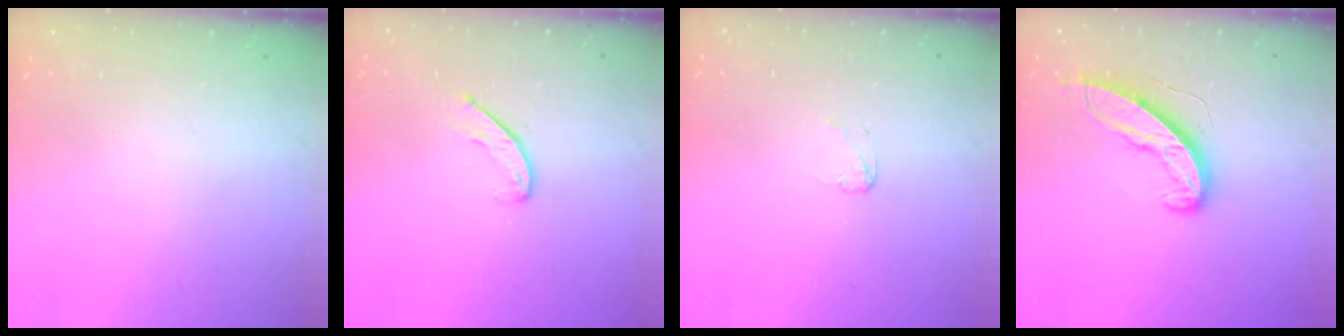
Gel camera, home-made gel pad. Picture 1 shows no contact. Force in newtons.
{"total": 5.6, "press": 5.5, "slide": 0.5}
{"total": 2.4, "press": 2.4, "slide": 0.2}
{"total": 10.0, "press": 10.0, "slide": 0.7}